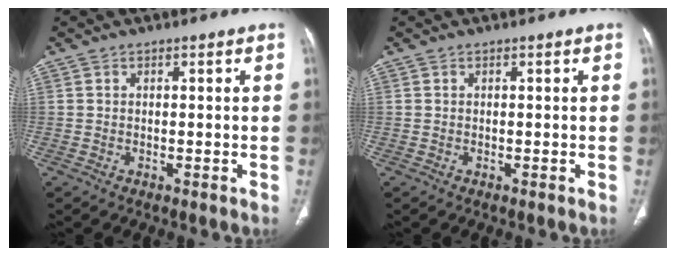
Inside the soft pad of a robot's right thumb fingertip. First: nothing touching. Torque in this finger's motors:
{"motor_torque": [0.02, 0.02, 0.00, 0.00, 0.00]}